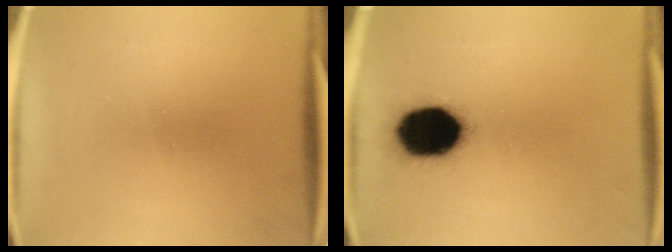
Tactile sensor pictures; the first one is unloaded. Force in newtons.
{"total": 17.5}